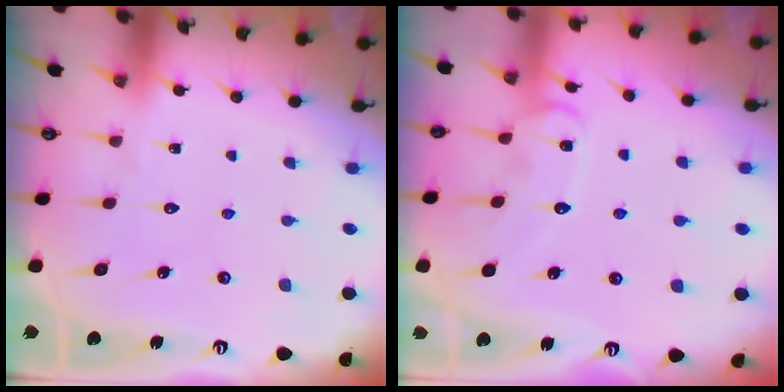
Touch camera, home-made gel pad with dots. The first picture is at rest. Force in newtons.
{"total": 9.9, "press": 9.9, "slide": 0.3}